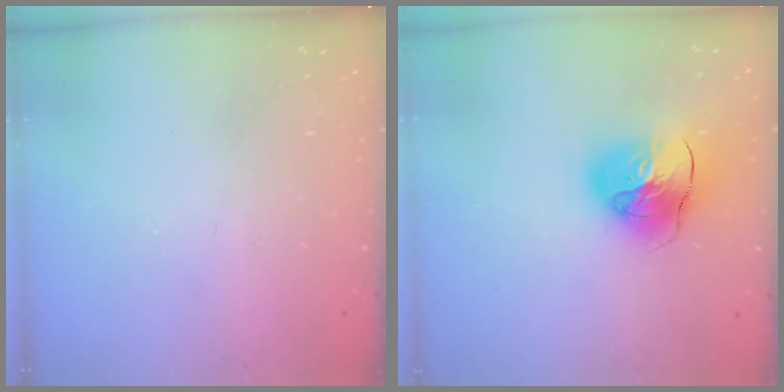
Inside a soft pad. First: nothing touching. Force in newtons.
{"total": 14.1, "press": 14.0, "slide": 2.0}